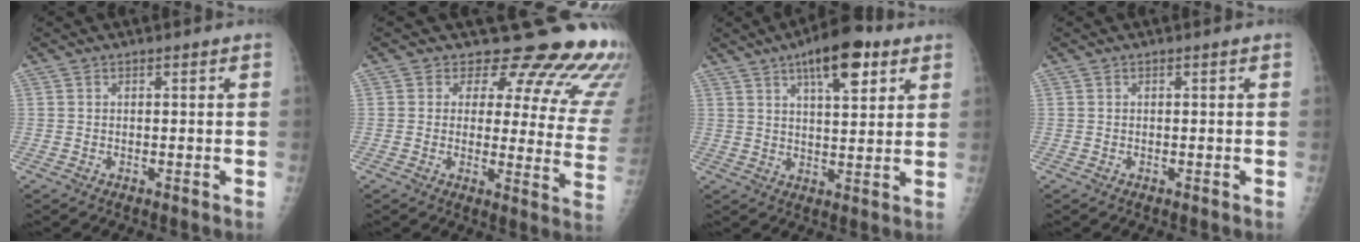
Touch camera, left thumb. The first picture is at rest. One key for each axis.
{"total": 19.2, "fx": 16.0, "fy": 7.7, "fz": 7.3, "tx": -0.039, "ty": -0.119, "tz": 0.159}
{"total": 11.6, "fx": 6.3, "fy": 4.1, "fz": 8.8, "tx": -0.113, "ty": -0.020, "tz": 0.093}
{"total": 0.0}